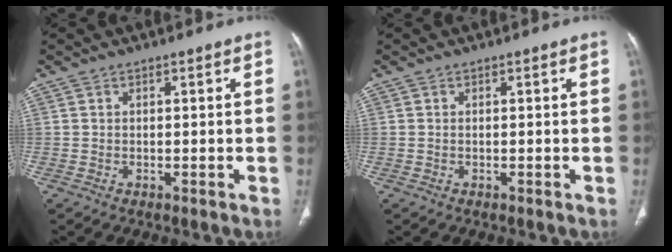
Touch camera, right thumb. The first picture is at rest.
{"total": 0.0}